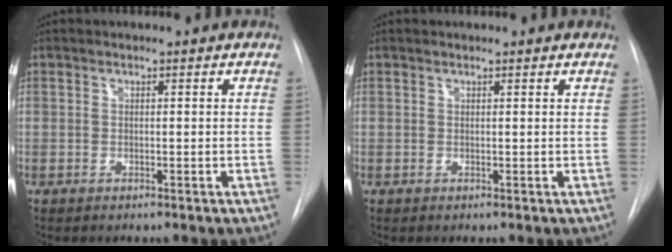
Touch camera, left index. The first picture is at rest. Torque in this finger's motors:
{"motor_torque": [0.31, -0.62, -0.55, 0.00]}